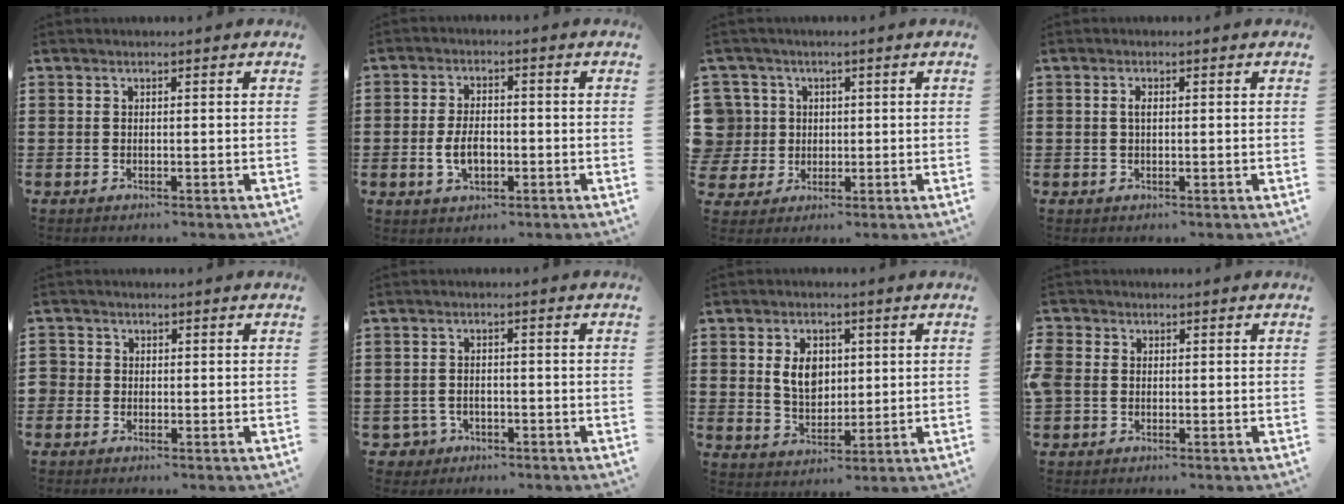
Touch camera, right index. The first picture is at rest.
{"total": 4.7, "force": [-1.1, 2.7, 3.7], "torque": [-0.075, 0.005, -0.021]}
{"total": 6.2, "force": [0.7, 6.0, 1.0], "torque": [-0.064, 0.013, 0.012]}
{"total": 1.2, "force": [0.1, 0.4, 1.1], "torque": [-0.022, 0.004, 0.000]}
{"total": 1.3, "force": [-0.4, 1.2, 0.1], "torque": [-0.007, 0.005, -0.010]}
{"total": 2.3, "force": [-1.8, 1.4, 0.3], "torque": [-0.020, -0.001, -0.040]}
{"total": 5.8, "force": [1.2, 4.2, 3.9], "torque": [-0.074, 0.009, 0.017]}
{"total": 1.7, "force": [-0.3, 1.5, 0.7], "torque": [-0.026, 0.004, -0.011]}